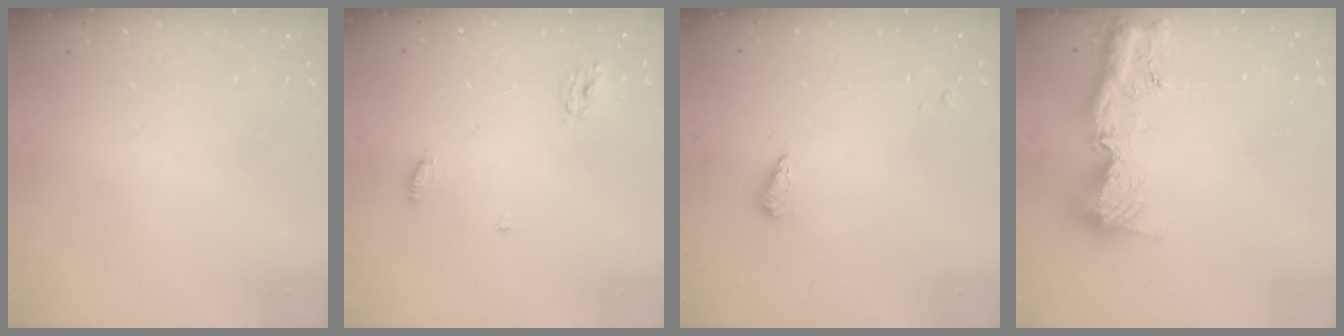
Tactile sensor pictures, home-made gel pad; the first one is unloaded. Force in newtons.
{"total": 5.1, "press": 5.1, "slide": 0.4}
{"total": 3.6, "press": 3.5, "slide": 1.1}
{"total": 15.7, "press": 15.6, "slide": 1.6}